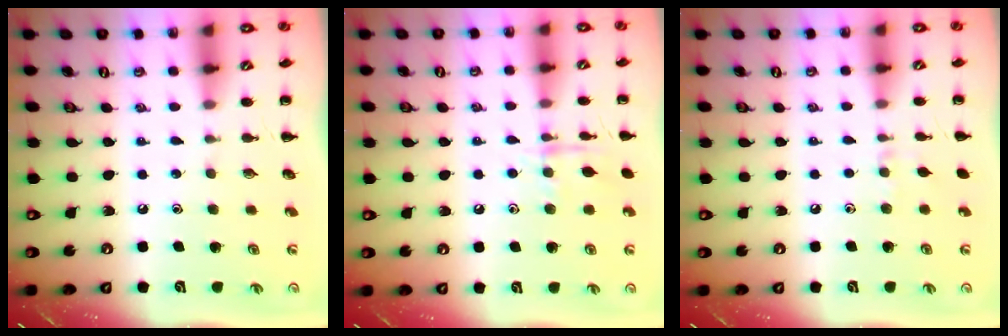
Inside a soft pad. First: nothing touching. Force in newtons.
{"total": 8.0, "press": 7.9, "slide": 0.6}
{"total": 3.8, "press": 3.5, "slide": 1.4}